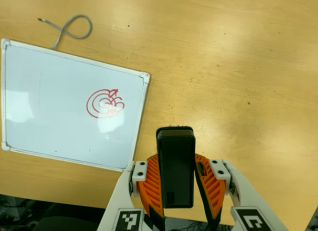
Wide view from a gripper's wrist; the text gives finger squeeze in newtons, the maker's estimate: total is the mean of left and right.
{"total": 7.3, "left": 5.7, "right": 8.9}